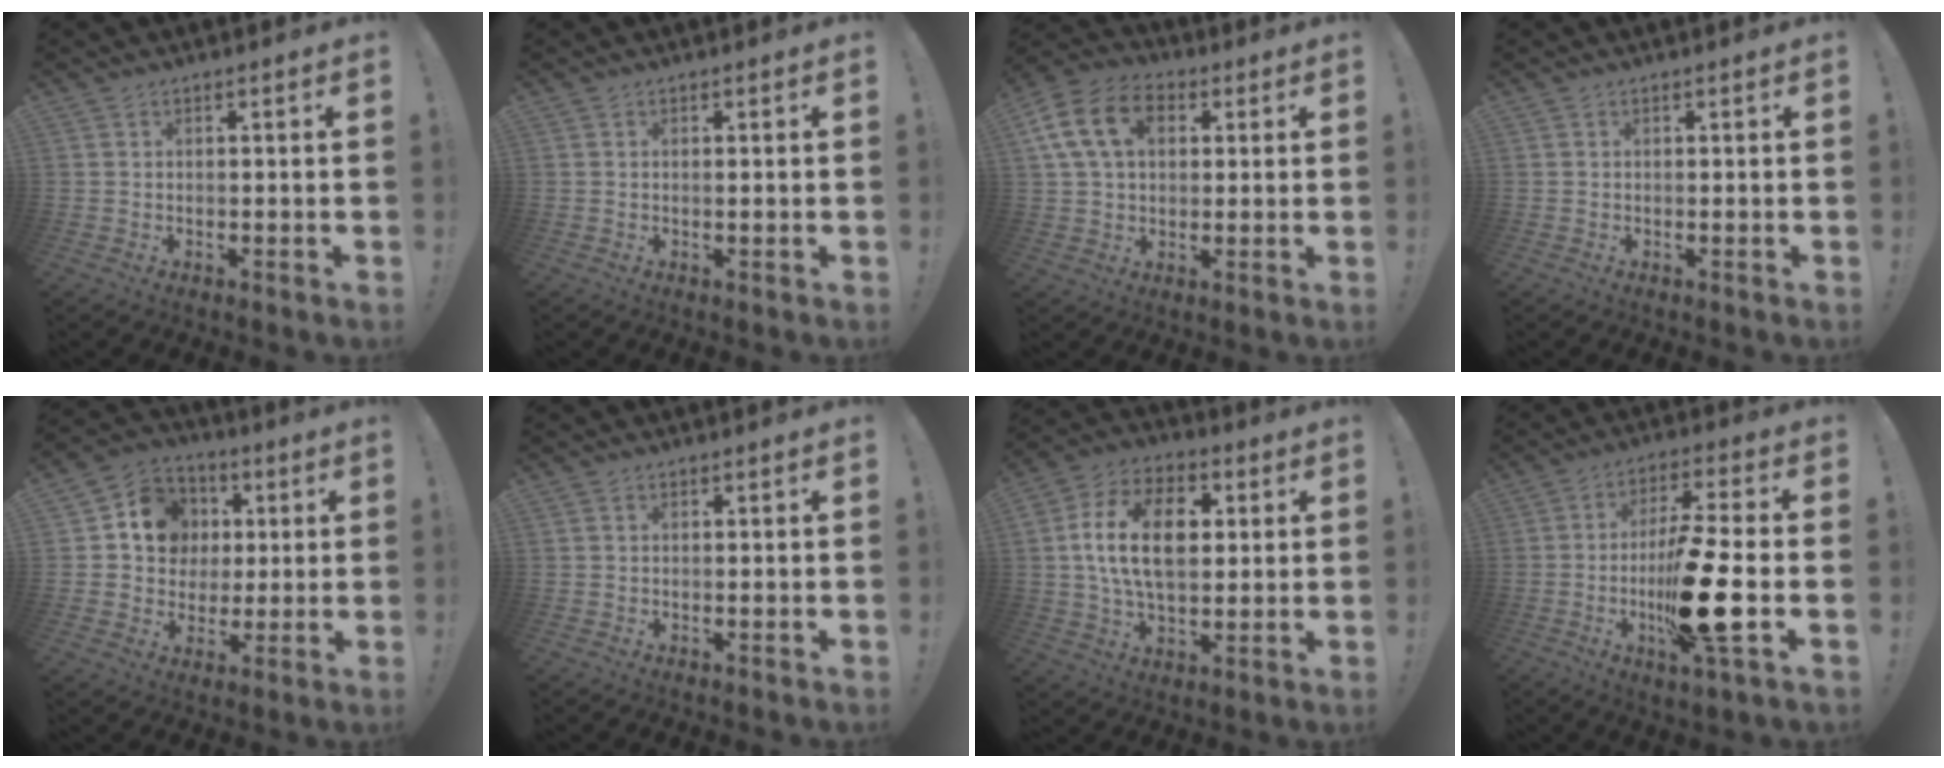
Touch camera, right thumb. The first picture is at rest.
{"total": 0.0}
{"total": 15.2, "force": [4.8, 11.1, 9.2], "torque": [-0.169, 0.004, 0.094]}
{"total": 0.0}
{"total": 13.0, "force": [2.7, 11.5, 5.3], "torque": [-0.065, -0.001, 0.059]}
{"total": 0.6, "force": [0.3, 0.4, -0.4], "torque": [0.007, 0.001, 0.006]}
{"total": 19.0, "force": [3.1, 12.4, 14.1], "torque": [-0.237, 0.007, 0.054]}
{"total": 19.5, "force": [-4.1, 4.5, 18.5], "torque": [-0.324, 0.002, -0.061]}